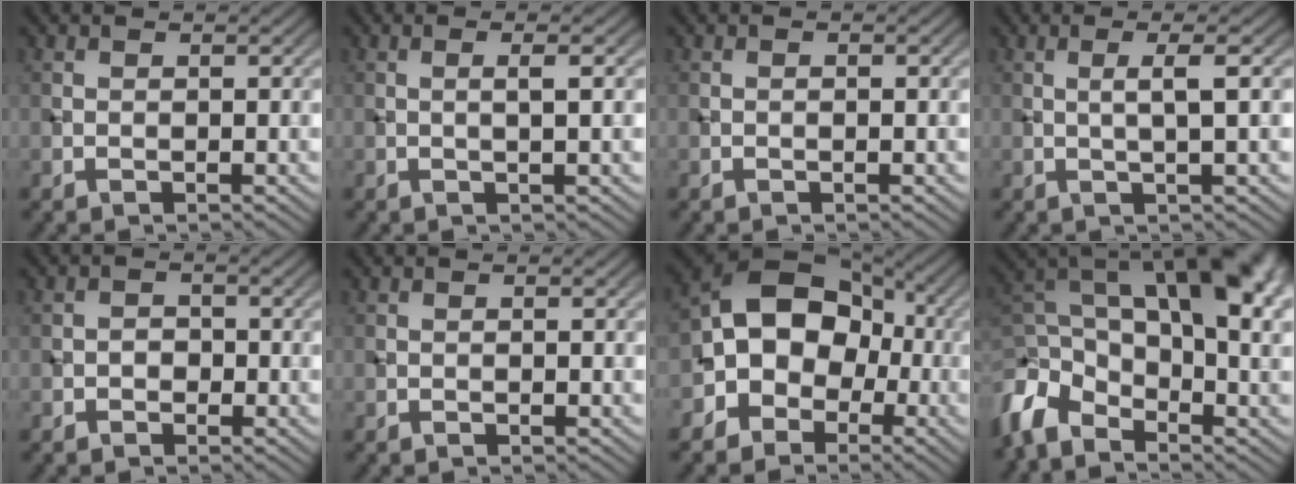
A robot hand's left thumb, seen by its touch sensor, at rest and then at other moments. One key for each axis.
{"total": 2.2, "fx": 0.2, "fy": 0.2, "fz": 2.2, "tx": -0.035, "ty": 0.004, "tz": -0.001}
{"total": 0.5, "fx": -0.1, "fy": 0.1, "fz": 0.5, "tx": -0.007, "ty": 0.000, "tz": -0.003}
{"total": 3.2, "fx": 0.5, "fy": 0.3, "fz": 3.2, "tx": -0.053, "ty": 0.011, "tz": 0.004}
{"total": 1.4, "fx": -0.7, "fy": 1.0, "fz": 0.6, "tx": -0.007, "ty": 0.002, "tz": -0.015}
{"total": 0.0}
{"total": 10.7, "fx": -1.9, "fy": 8.3, "fz": 6.5, "tx": -0.091, "ty": 0.009, "tz": -0.064}
{"total": 15.0, "fx": -0.3, "fy": 8.5, "fz": 12.3, "tx": -0.249, "ty": 0.005, "tz": 0.006}